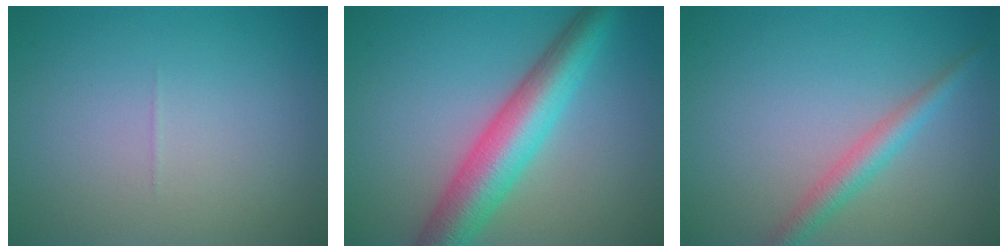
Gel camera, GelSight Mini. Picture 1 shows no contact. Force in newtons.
{"total": 7.2, "press": 7.2, "slide": 0.1}
{"total": 2.5, "press": 2.5, "slide": 0.0}